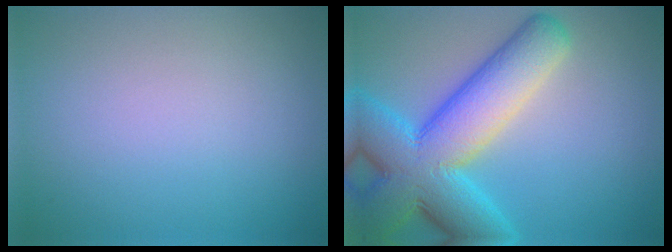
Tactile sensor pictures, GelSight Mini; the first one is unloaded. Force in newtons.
{"total": 11.8, "press": 11.8, "slide": 0.4}